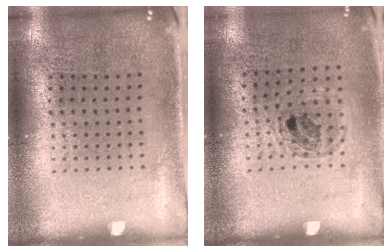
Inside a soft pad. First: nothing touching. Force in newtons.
{"total": 0.9, "press": 0.9, "slide": 0.0}